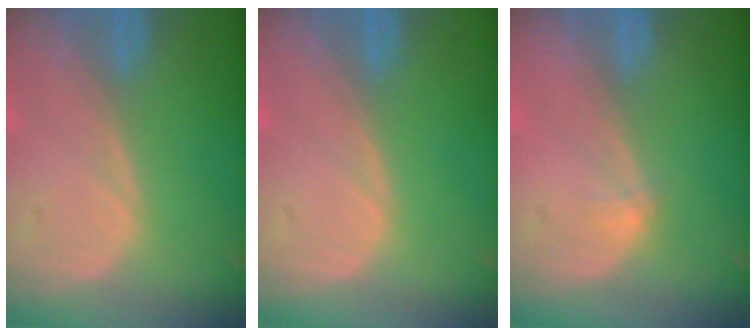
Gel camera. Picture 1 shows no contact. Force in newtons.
{"total": 0.0}
{"total": 1.1, "press": 0.8, "slide": 0.7}